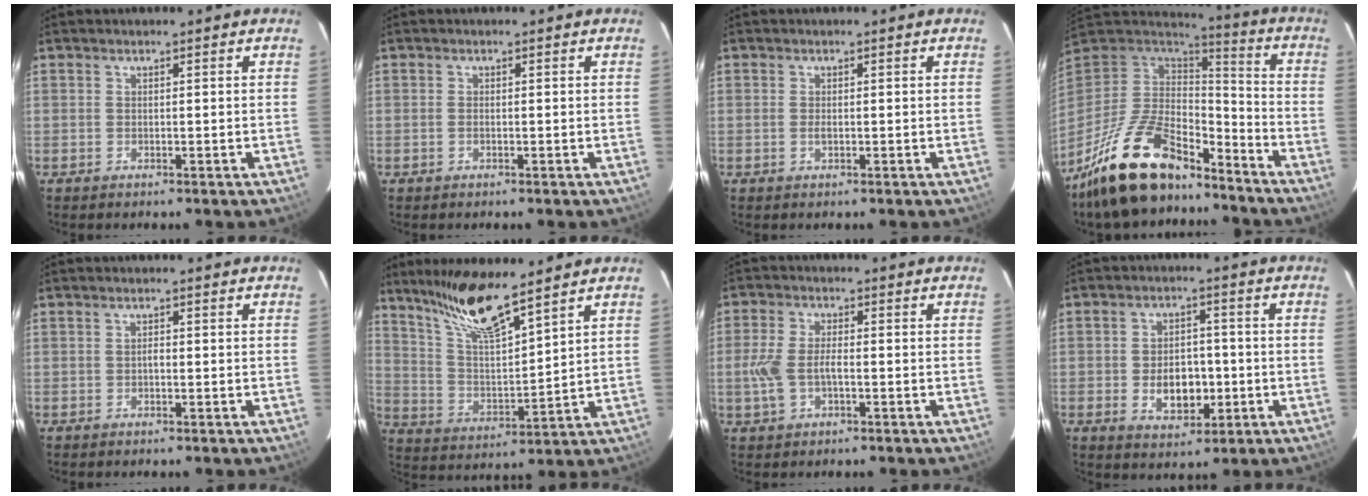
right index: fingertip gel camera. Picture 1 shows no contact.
{"total": 0.6, "force": [-0.2, 0.2, 0.5], "torque": [-0.011, 0.001, -0.005]}
{"total": 1.0, "force": [-0.2, 0.5, 0.8], "torque": [-0.015, 0.000, -0.004]}
{"total": 21.7, "force": [-15.9, 8.4, 12.1], "torque": [-0.243, -0.013, -0.273]}
{"total": 0.7, "force": [-0.2, 0.4, 0.6], "torque": [-0.010, 0.004, -0.004]}
{"total": 13.3, "force": [10.5, 1.3, 8.1], "torque": [-0.147, 0.002, 0.209]}
{"total": 6.4, "force": [-1.5, 3.1, 5.4], "torque": [-0.121, 0.002, -0.026]}
{"total": 8.0, "force": [-1.8, 5.1, 5.8], "torque": [-0.107, 0.008, -0.018]}